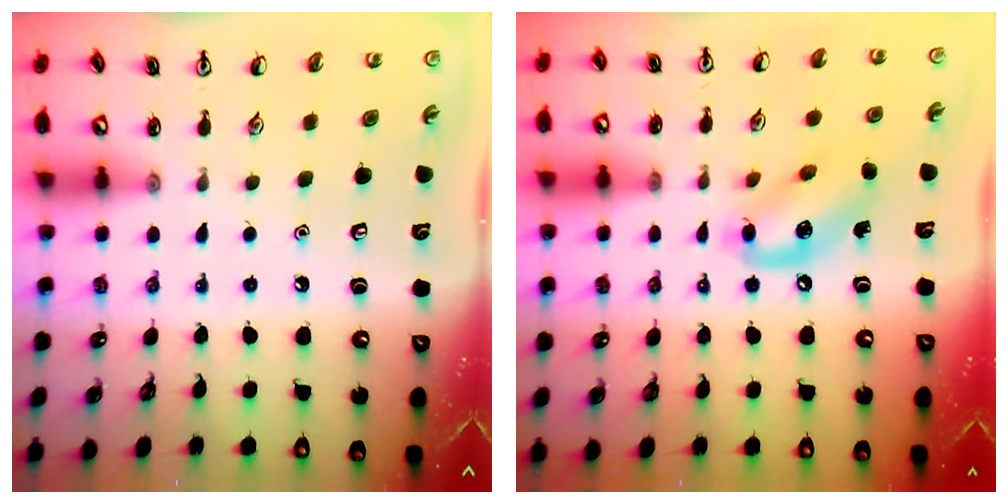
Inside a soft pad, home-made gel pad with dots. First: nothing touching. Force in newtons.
{"total": 12.5, "press": 12.2, "slide": 2.8}